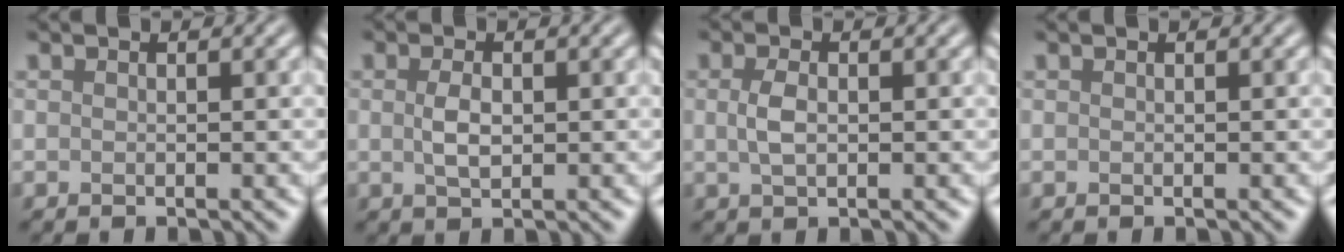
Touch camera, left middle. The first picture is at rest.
{"total": 2.1, "force": [0.1, 1.1, 1.7], "torque": [-0.044, 0.000, 0.003]}
{"total": 1.9, "force": [0.1, 1.0, 1.6], "torque": [-0.044, 0.001, 0.002]}
{"total": 0.0}